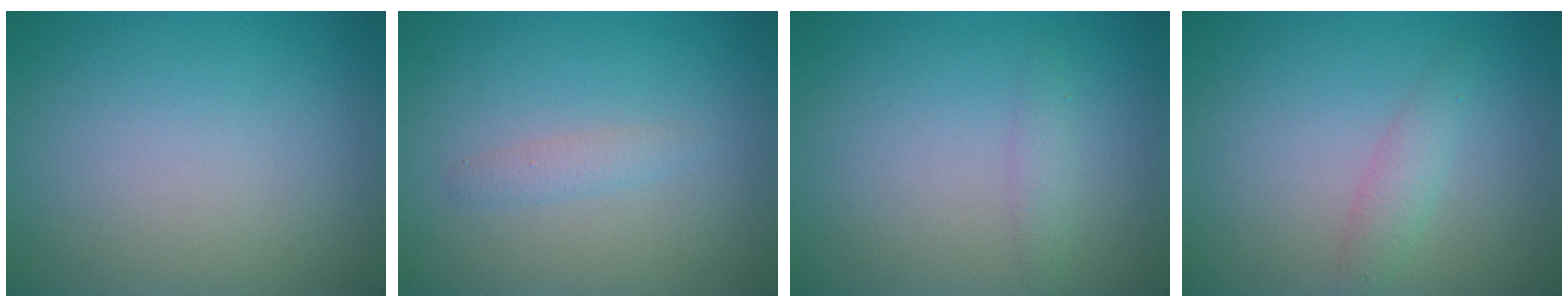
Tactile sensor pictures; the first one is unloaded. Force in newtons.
{"total": 1.1, "press": 1.1, "slide": 0.0}
{"total": 1.3, "press": 1.3, "slide": 0.0}
{"total": 1.7, "press": 1.7, "slide": 0.1}